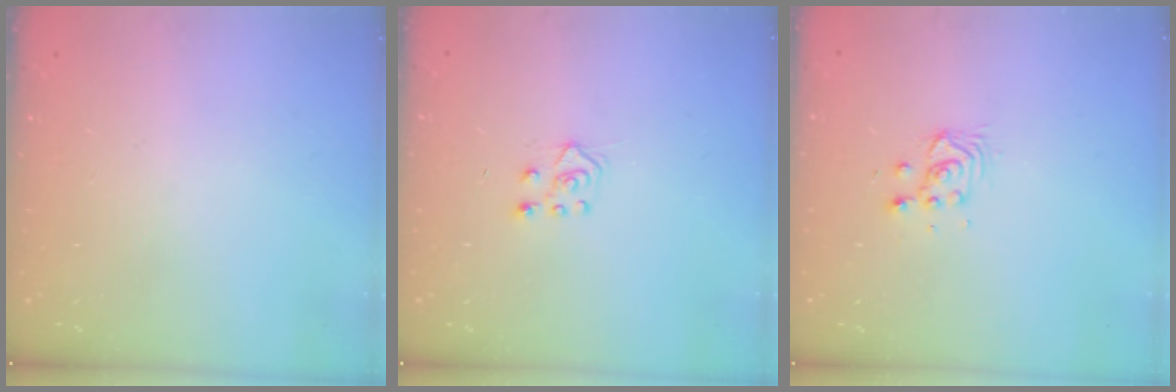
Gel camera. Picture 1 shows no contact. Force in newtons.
{"total": 6.1, "press": 6.1, "slide": 0.5}
{"total": 3.4, "press": 3.4, "slide": 0.4}